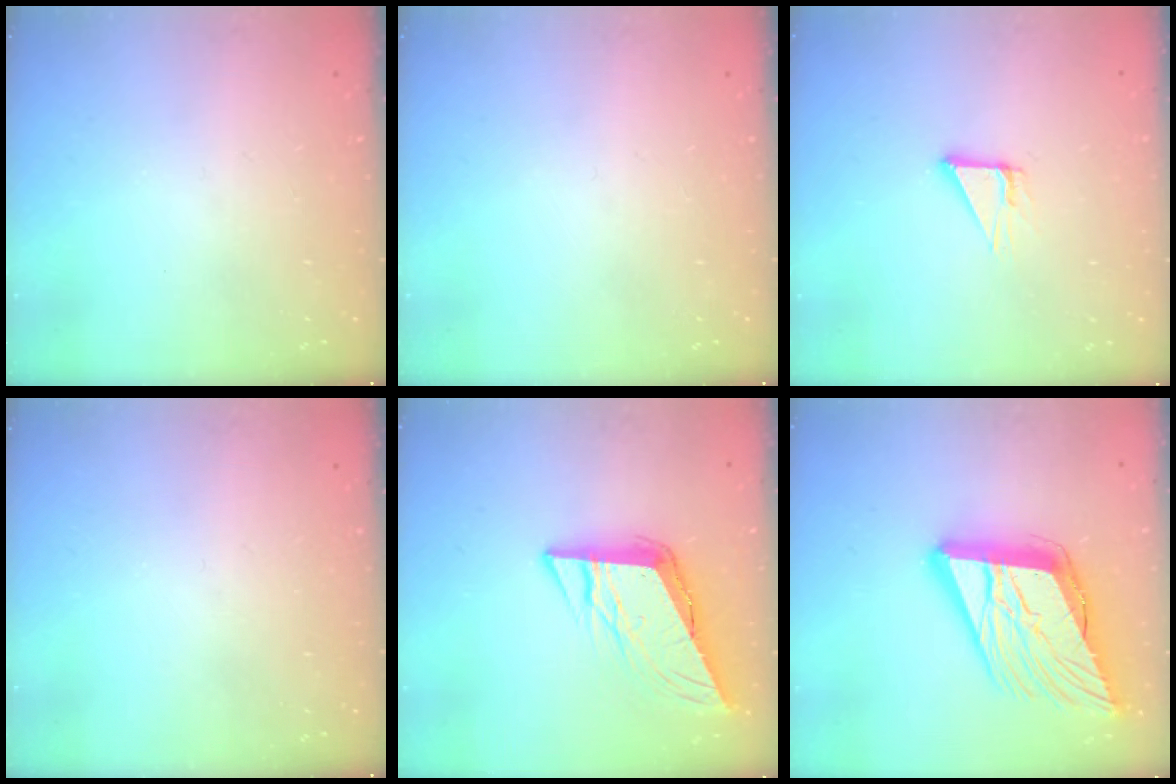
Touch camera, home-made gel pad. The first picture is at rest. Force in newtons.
{"total": 0.0}
{"total": 4.6, "press": 4.6, "slide": 0.2}
{"total": 0.0}
{"total": 10.4, "press": 10.2, "slide": 1.7}
{"total": 23.3, "press": 22.8, "slide": 5.1}